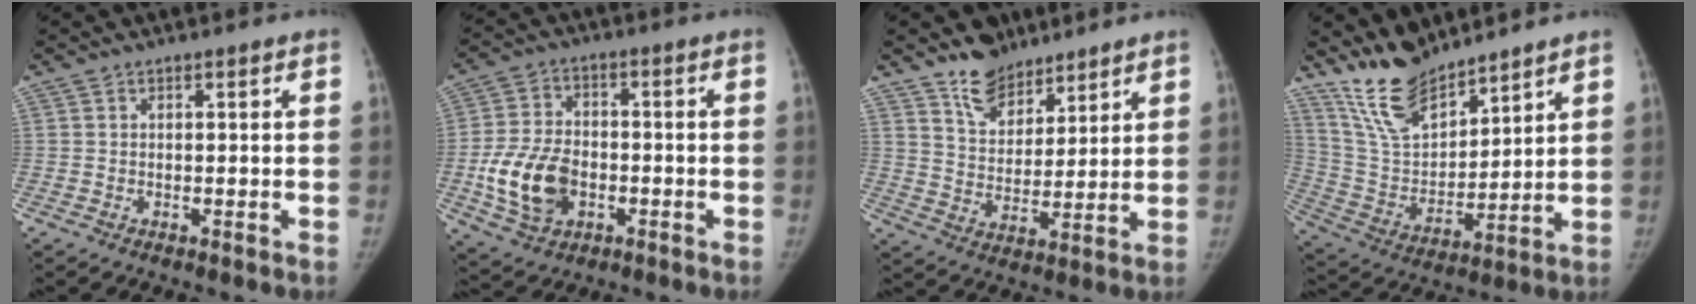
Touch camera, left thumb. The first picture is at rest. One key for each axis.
{"total": 12.6, "fx": -3.4, "fy": 8.7, "fz": 8.5, "tx": -0.148, "ty": 0.013, "tz": -0.058}
{"total": 9.5, "fx": 7.4, "fy": 5.2, "fz": 2.9, "tx": -0.016, "ty": -0.056, "tz": 0.137}
{"total": 13.2, "fx": 11.4, "fy": 4.5, "fz": 4.9, "tx": -0.066, "ty": -0.067, "tz": 0.233}